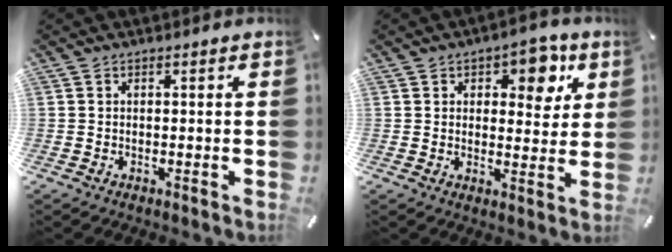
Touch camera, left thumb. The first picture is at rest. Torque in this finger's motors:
{"motor_torque": [0.53, -0.34, 0.32, 0.08, 0.03]}